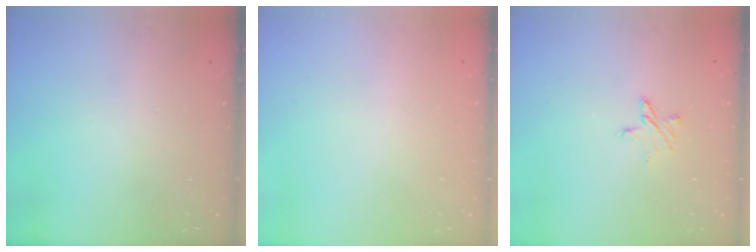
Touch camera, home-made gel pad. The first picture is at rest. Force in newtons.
{"total": 0.0}
{"total": 5.8, "press": 5.8, "slide": 0.5}